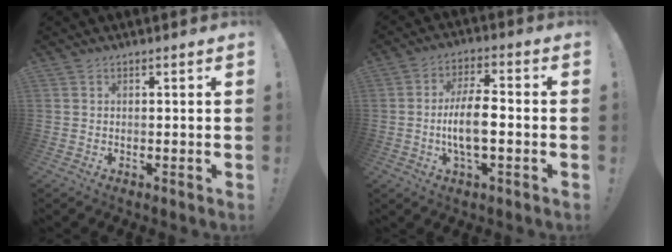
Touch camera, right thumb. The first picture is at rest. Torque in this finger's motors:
{"motor_torque": [0.60, 0.53, 1.32, -0.54, 0.39]}